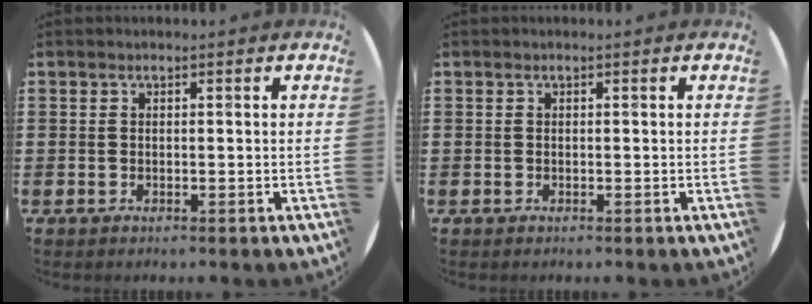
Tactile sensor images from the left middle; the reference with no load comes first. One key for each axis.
{"total": 0.0}